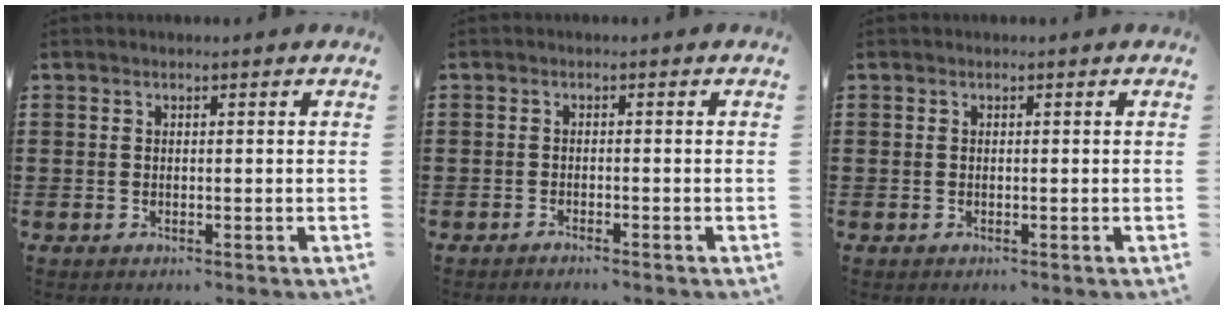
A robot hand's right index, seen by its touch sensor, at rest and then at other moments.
{"total": 0.8, "force": [-0.8, 0.0, 0.0], "torque": [-0.003, 0.002, -0.017]}
{"total": 0.0}